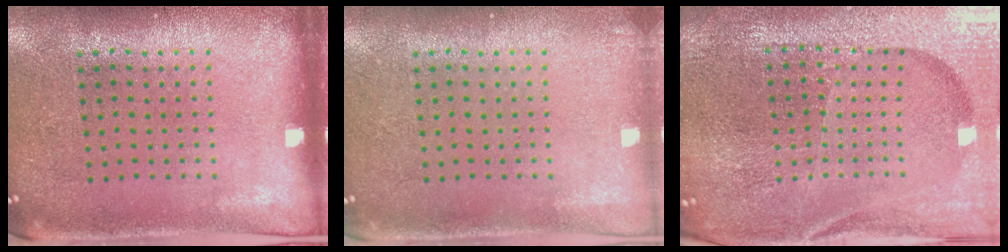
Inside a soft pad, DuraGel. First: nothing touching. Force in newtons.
{"total": 0.6, "press": 0.6, "slide": 0.0}
{"total": 5.2, "press": 4.8, "slide": 2.0}